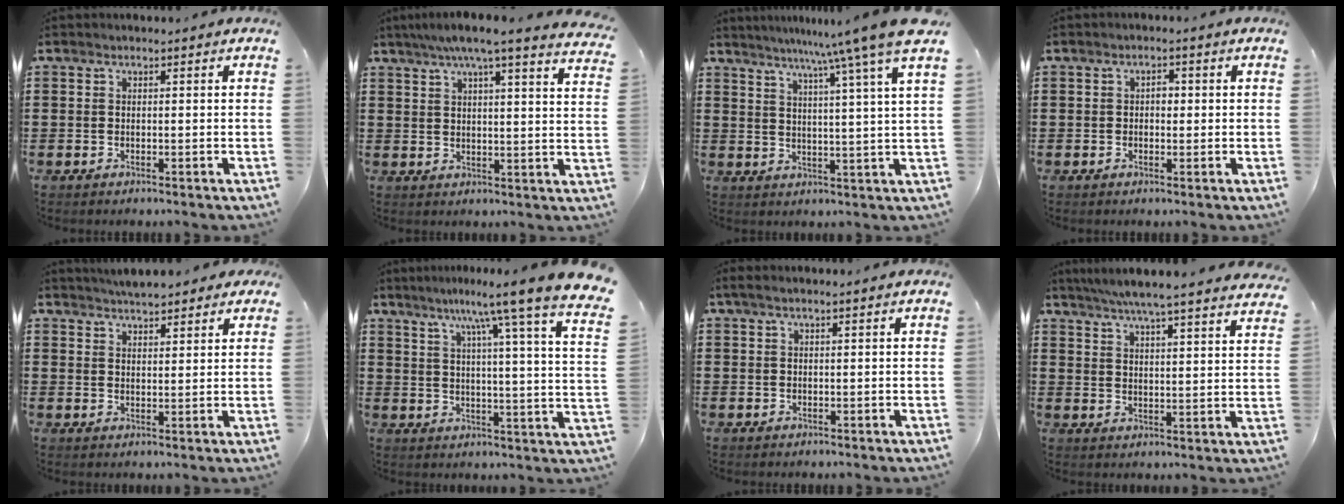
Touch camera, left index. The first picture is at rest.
{"total": 6.3, "force": [5.1, -0.4, 3.6], "torque": [-0.088, -0.018, 0.086]}
{"total": 8.5, "force": [6.8, -1.7, 4.8], "torque": [-0.104, -0.044, 0.104]}
{"total": 1.6, "force": [0.0, 1.0, 1.3], "torque": [-0.026, 0.006, -0.001]}
{"total": 3.7, "force": [3.6, 0.6, 0.6], "torque": [-0.022, -0.004, 0.067]}
{"total": 10.0, "force": [8.0, -1.7, 5.8], "torque": [-0.122, -0.060, 0.116]}
{"total": 1.0, "force": [0.4, 0.2, 0.9], "torque": [-0.018, 0.000, 0.006]}
{"total": 6.0, "force": [5.5, -0.7, 2.3], "torque": [-0.064, -0.030, 0.094]}